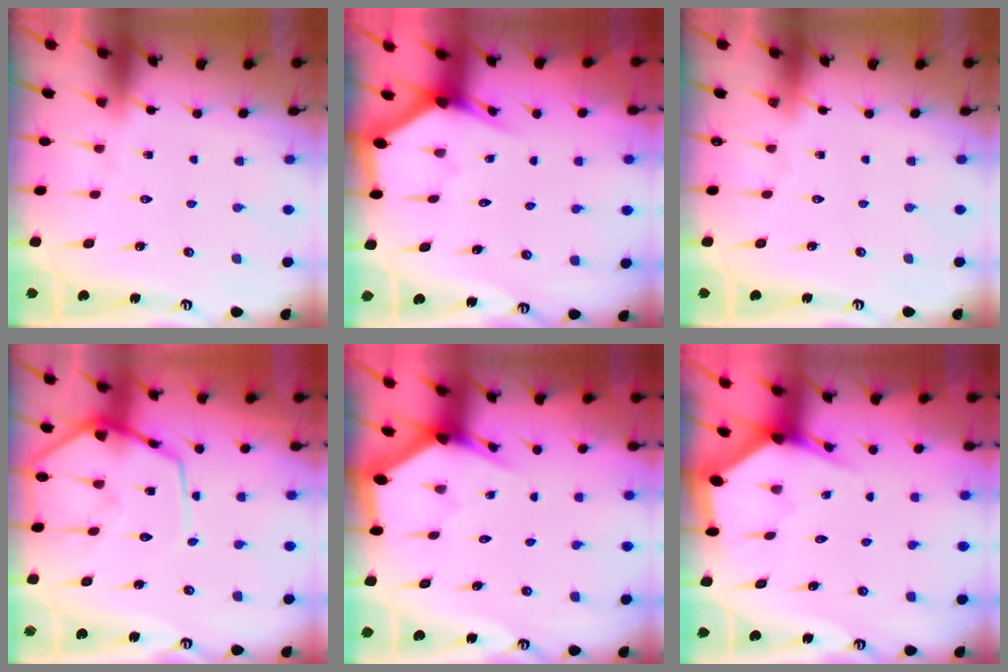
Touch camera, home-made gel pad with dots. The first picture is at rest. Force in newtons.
{"total": 3.0, "press": 3.0, "slide": 0.1}
{"total": 0.0}
{"total": 12.9, "press": 12.9, "slide": 1.2}
{"total": 2.9, "press": 2.9, "slide": 0.1}
{"total": 2.8, "press": 2.8, "slide": 0.0}